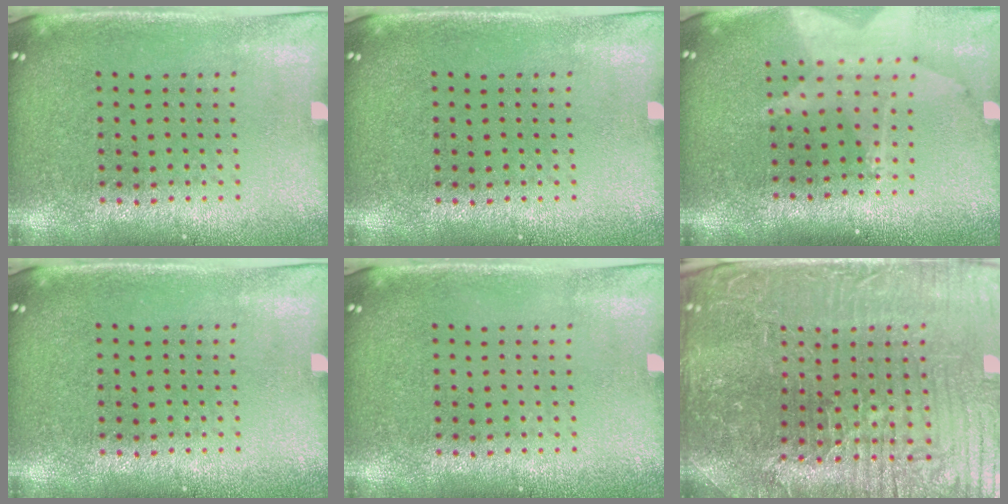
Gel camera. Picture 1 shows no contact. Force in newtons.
{"total": 0.0}
{"total": 1.8, "press": 1.5, "slide": 1.0}
{"total": 0.0}
{"total": 0.0}
{"total": 5.3, "press": 5.1, "slide": 1.3}